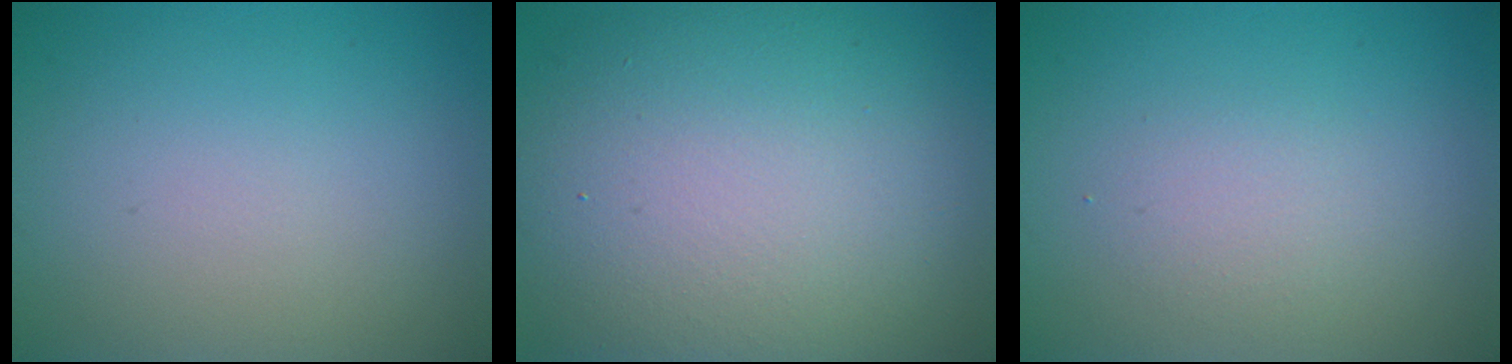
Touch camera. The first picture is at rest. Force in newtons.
{"total": 13.9, "press": 13.8, "slide": 0.9}
{"total": 1.7, "press": 1.7, "slide": 0.1}